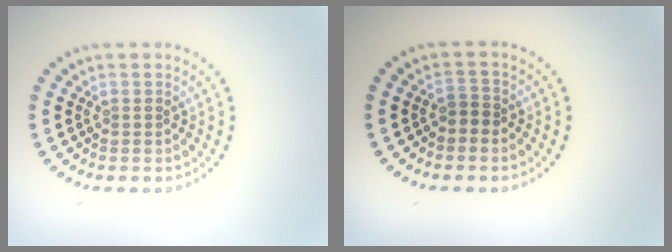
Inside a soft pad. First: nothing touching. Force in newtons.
{"total": 1.3, "press": 1.0, "slide": 0.8}